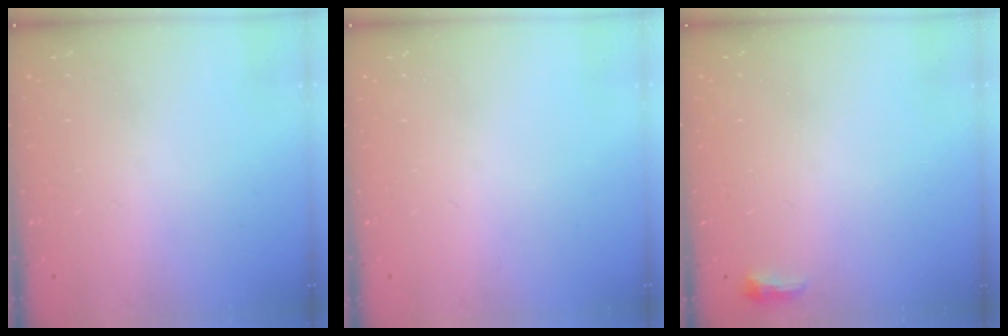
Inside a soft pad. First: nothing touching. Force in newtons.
{"total": 0.0}
{"total": 3.6, "press": 3.4, "slide": 1.0}